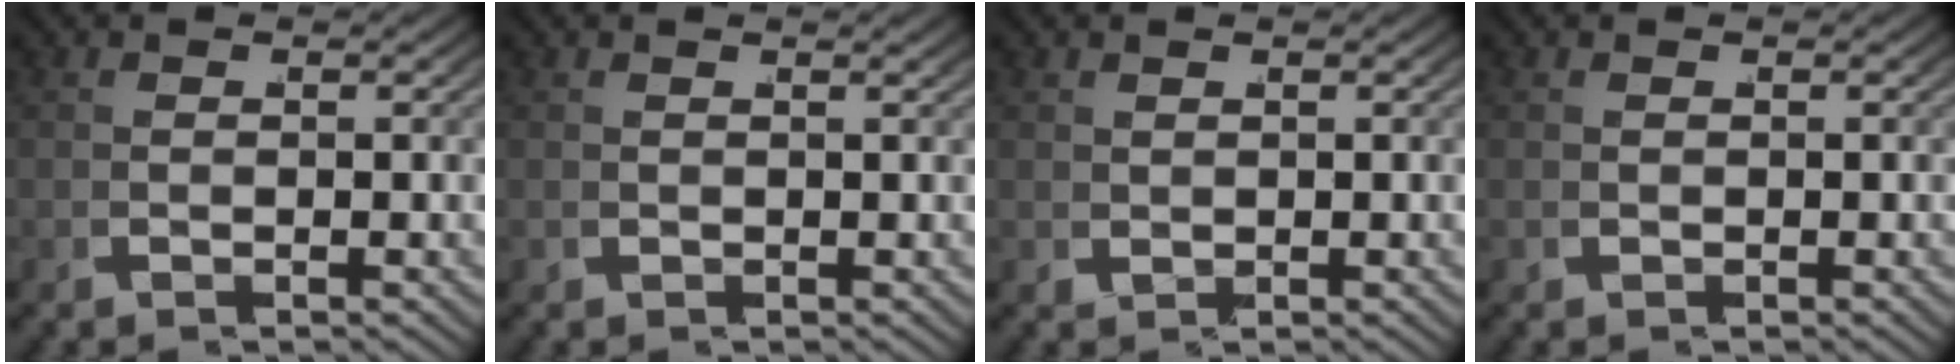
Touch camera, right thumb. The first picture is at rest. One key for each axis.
{"total": 1.0, "fx": 0.3, "fy": -0.9, "fz": -0.4, "tx": 0.011, "ty": 0.004, "tz": 0.008}
{"total": 1.1, "fx": 0.9, "fy": -0.6, "fz": -0.3, "tx": 0.016, "ty": 0.005, "tz": 0.019}
{"total": 0.5, "fx": 0.1, "fy": -0.5, "fz": -0.2, "tx": 0.008, "ty": 0.000, "tz": 0.005}